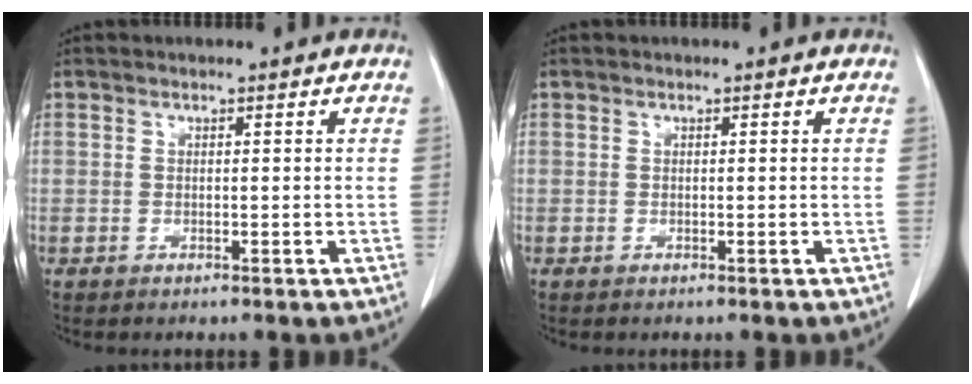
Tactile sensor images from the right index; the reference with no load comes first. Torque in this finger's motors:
{"motor_torque": [0.00, 0.00, 0.00, 0.00]}